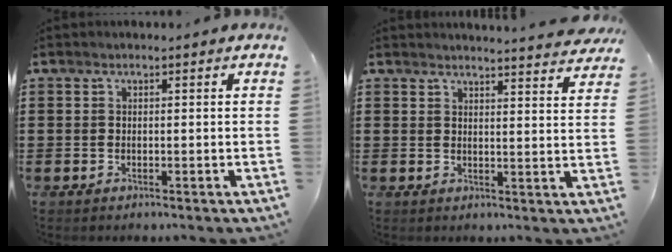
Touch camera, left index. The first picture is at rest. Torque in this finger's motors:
{"motor_torque": [2.14, 0.00, -0.10, -0.21]}